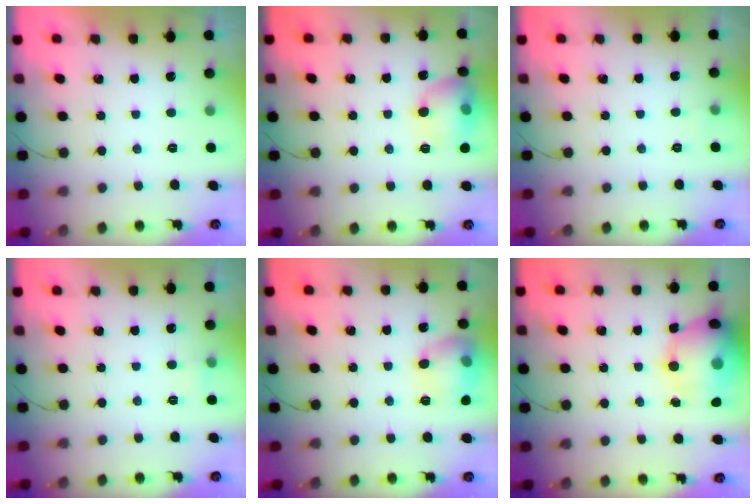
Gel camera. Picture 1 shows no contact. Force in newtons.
{"total": 12.2, "press": 12.0, "slide": 1.9}
{"total": 2.4, "press": 2.2, "slide": 0.9}
{"total": 7.1, "press": 3.1, "slide": 6.4}
{"total": 12.8, "press": 12.7, "slide": 1.1}
{"total": 17.6, "press": 17.3, "slide": 2.7}